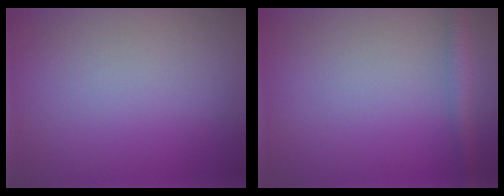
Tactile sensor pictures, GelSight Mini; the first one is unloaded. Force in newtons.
{"total": 2.3, "press": 2.3, "slide": 0.0}